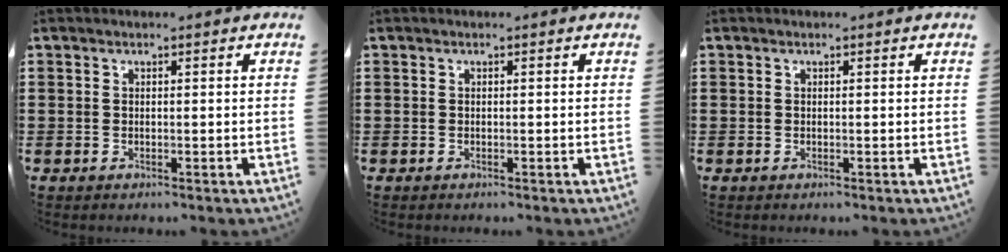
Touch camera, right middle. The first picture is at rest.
{"total": 0.0}
{"total": 0.0}